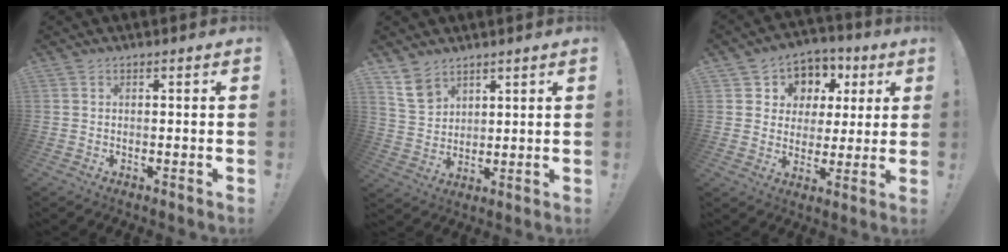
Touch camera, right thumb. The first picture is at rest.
{"total": 8.5, "force": [6.0, 5.4, 2.5], "torque": [-0.043, -0.035, 0.121]}
{"total": 8.5, "force": [2.0, 8.0, 2.2], "torque": [-0.033, -0.014, 0.043]}